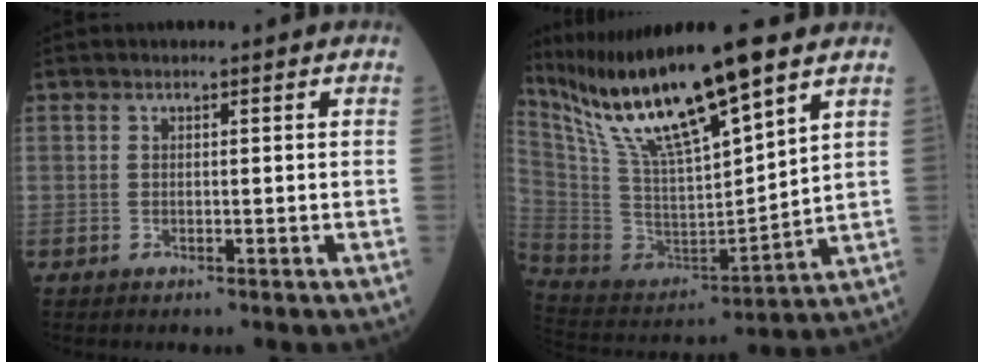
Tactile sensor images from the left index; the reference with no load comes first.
{"total": 19.0, "force": [14.3, 1.5, 12.5], "torque": [-0.233, -0.008, 0.274]}